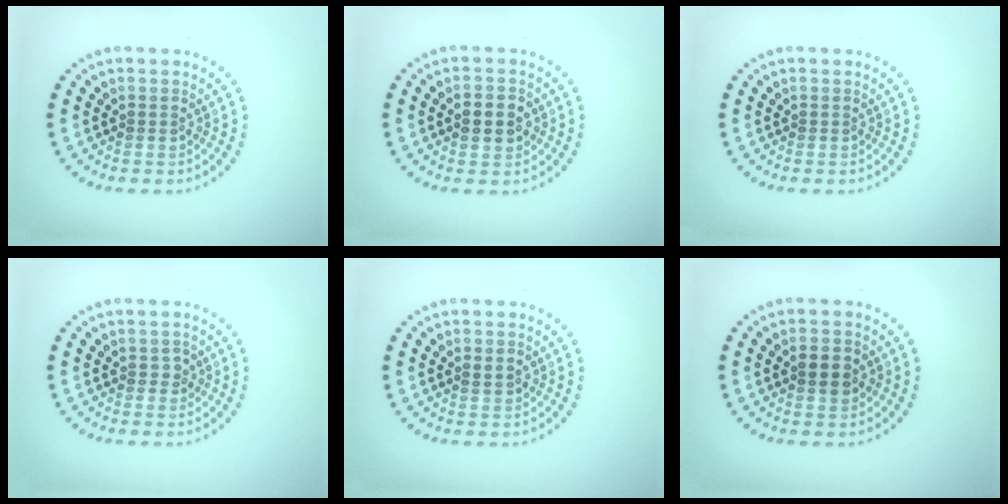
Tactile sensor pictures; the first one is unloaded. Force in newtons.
{"total": 2.4, "press": 2.4, "slide": 0.2}
{"total": 0.0}
{"total": 0.7, "press": 0.6, "slide": 0.4}
{"total": 0.8, "press": 0.8, "slide": 0.1}
{"total": 1.9, "press": 1.9, "slide": 0.1}